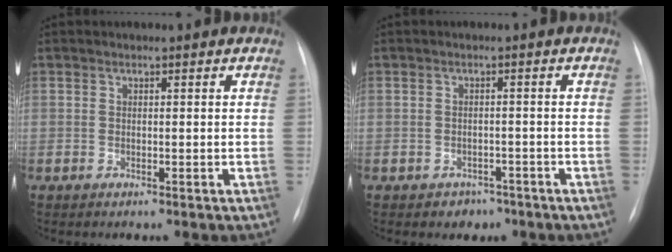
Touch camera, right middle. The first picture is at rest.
{"total": 2.5, "force": [-1.6, 1.9, 0.3], "torque": [-0.004, 0.011, -0.016]}